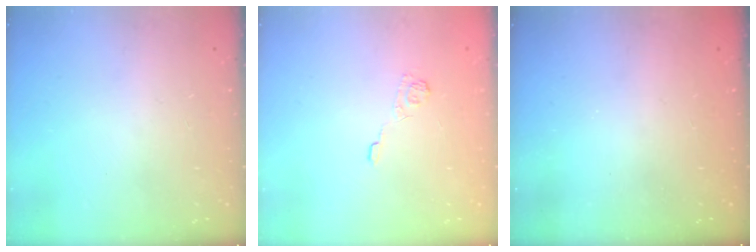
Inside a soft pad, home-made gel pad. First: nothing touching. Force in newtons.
{"total": 3.7, "press": 3.4, "slide": 1.4}
{"total": 2.3, "press": 2.2, "slide": 0.8}